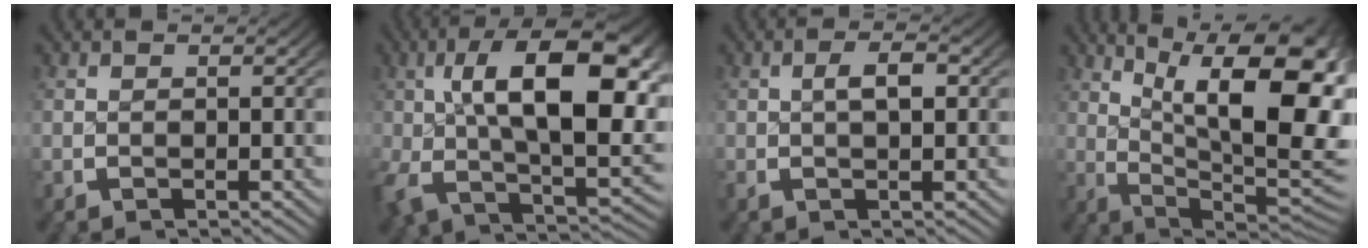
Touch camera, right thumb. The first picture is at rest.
{"total": 15.8, "force": [0.7, 7.9, 13.6], "torque": [-0.230, -0.024, 0.021]}
{"total": 2.2, "force": [-0.2, 1.0, 2.0], "torque": [-0.036, 0.004, -0.007]}
{"total": 17.9, "force": [1.7, 10.4, 14.4], "torque": [-0.219, -0.053, 0.043]}